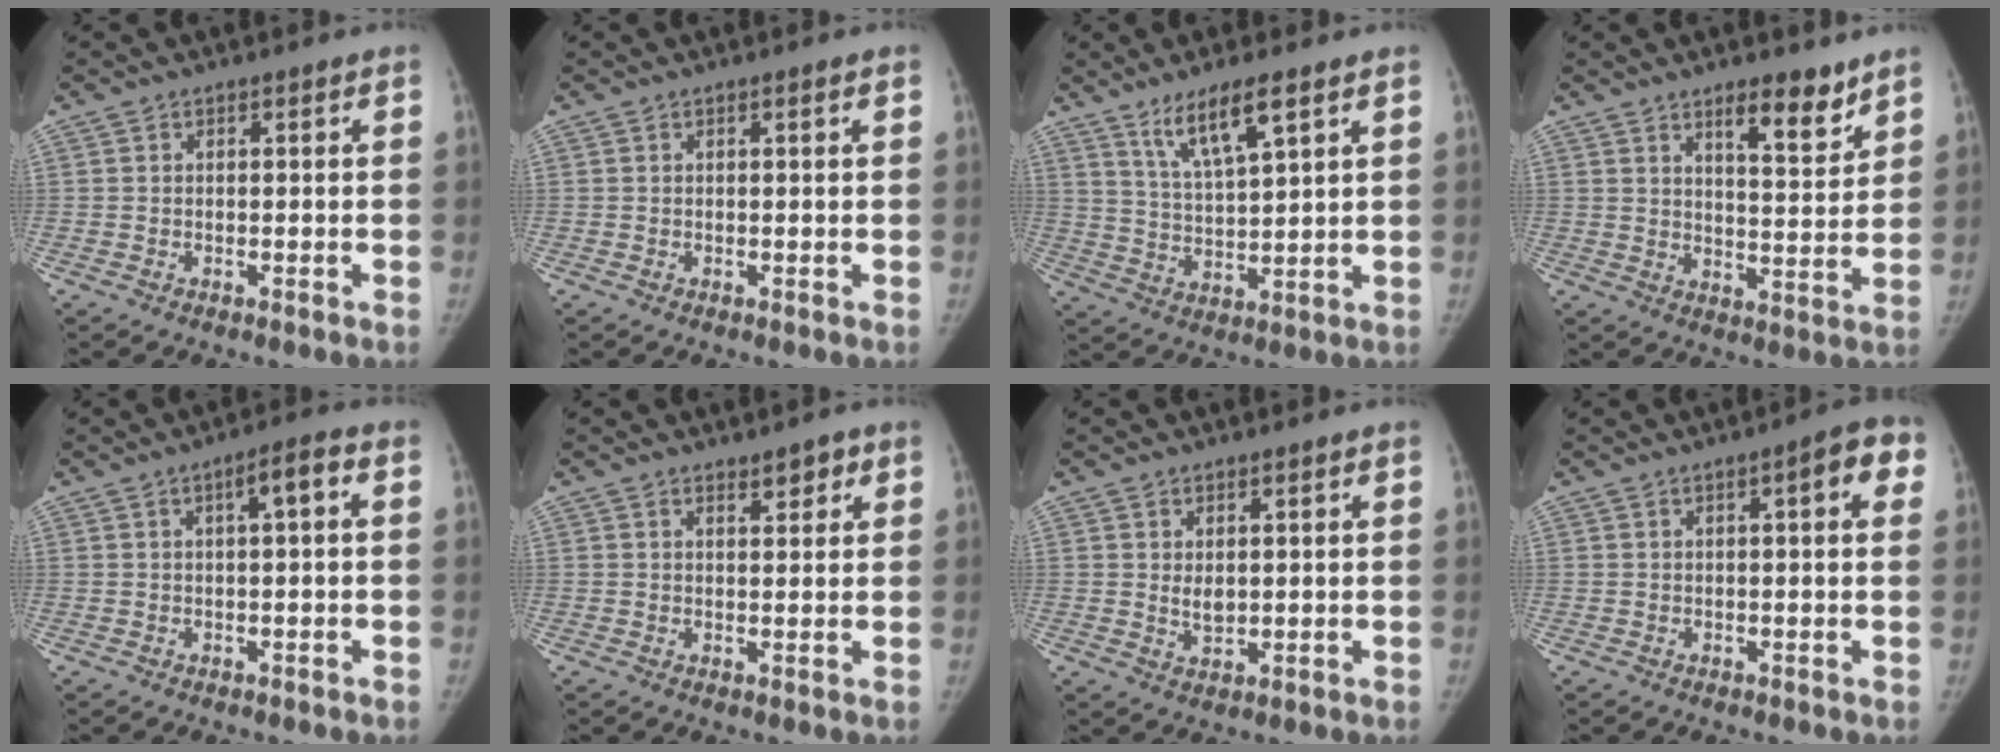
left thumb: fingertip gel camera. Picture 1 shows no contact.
{"total": 0.7, "force": [0.3, 0.0, 0.6], "torque": [-0.010, 0.001, 0.005]}
{"total": 9.2, "force": [5.8, 1.9, 6.9], "torque": [-0.123, -0.032, 0.115]}
{"total": 8.6, "force": [6.1, 2.6, 5.4], "torque": [-0.056, -0.047, 0.095]}
{"total": 3.9, "force": [0.7, 0.9, 3.7], "torque": [-0.050, 0.017, 0.004]}
{"total": 2.4, "force": [1.7, 1.1, 1.3], "torque": [-0.002, -0.009, 0.026]}
{"total": 2.8, "force": [0.7, 1.7, 2.1], "torque": [-0.024, -0.011, 0.017]}
{"total": 5.9, "force": [1.8, 1.6, 5.3], "torque": [-0.046, 0.007, 0.010]}